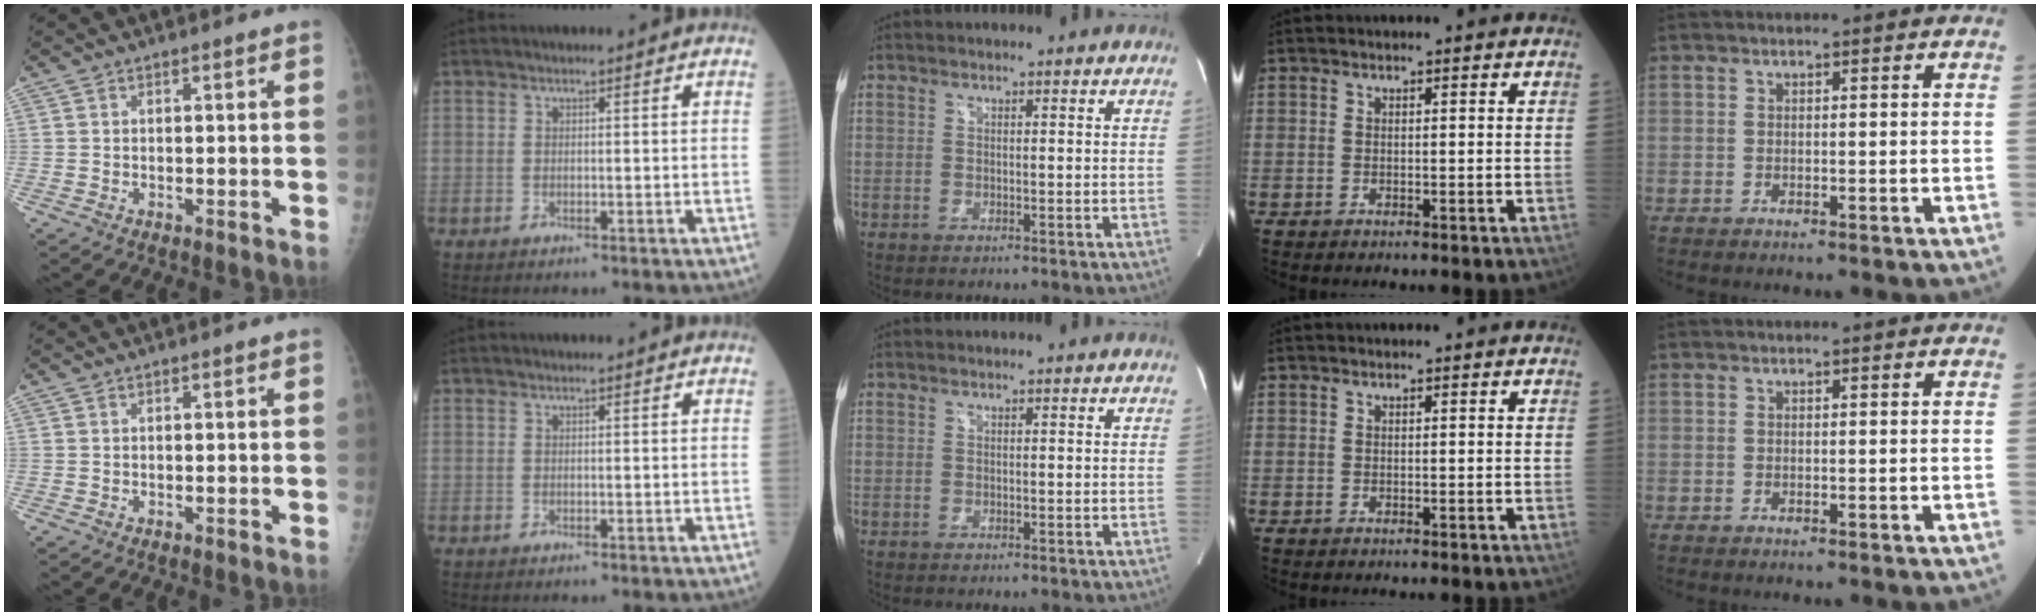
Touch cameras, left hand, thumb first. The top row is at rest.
{}